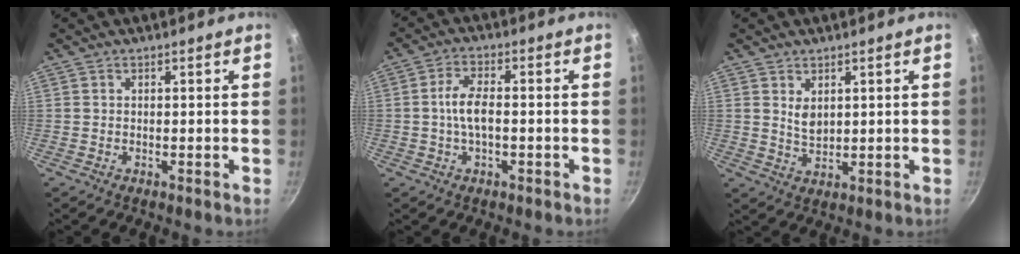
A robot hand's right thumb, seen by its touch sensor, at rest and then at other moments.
{"total": 5.6, "force": [-0.6, 2.9, 4.8], "torque": [-0.085, 0.018, -0.016]}
{"total": 3.7, "force": [1.6, 2.2, 2.4], "torque": [-0.038, -0.015, 0.034]}